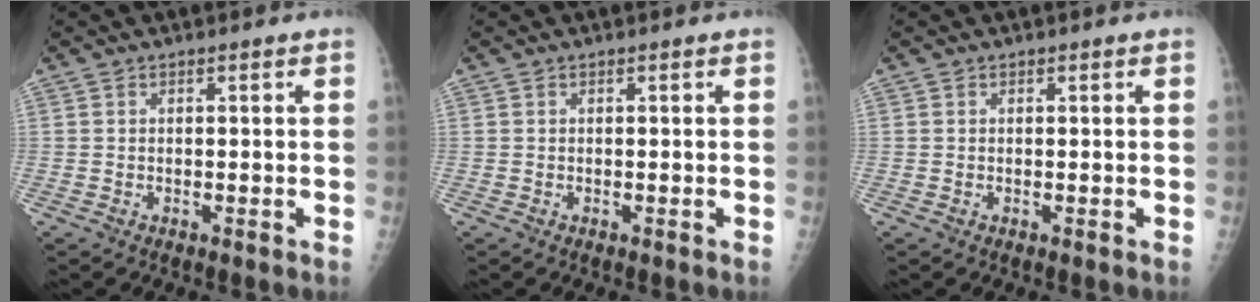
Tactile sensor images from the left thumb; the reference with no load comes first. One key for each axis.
{"total": 0.0}
{"total": 0.0}